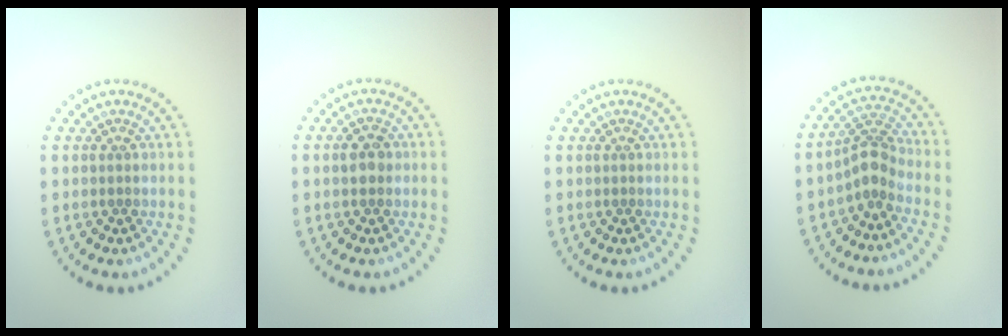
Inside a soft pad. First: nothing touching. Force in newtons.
{"total": 1.8, "press": 1.8, "slide": 0.3}
{"total": 0.0}
{"total": 2.8, "press": 2.0, "slide": 2.0}